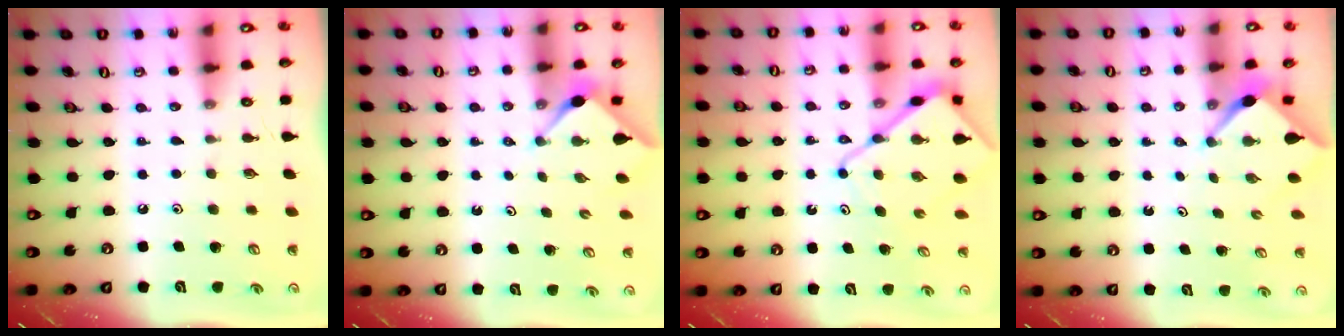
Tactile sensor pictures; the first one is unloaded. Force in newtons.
{"total": 3.0, "press": 3.0, "slide": 0.3}
{"total": 10.3, "press": 10.2, "slide": 1.1}
{"total": 2.4, "press": 2.4, "slide": 0.3}